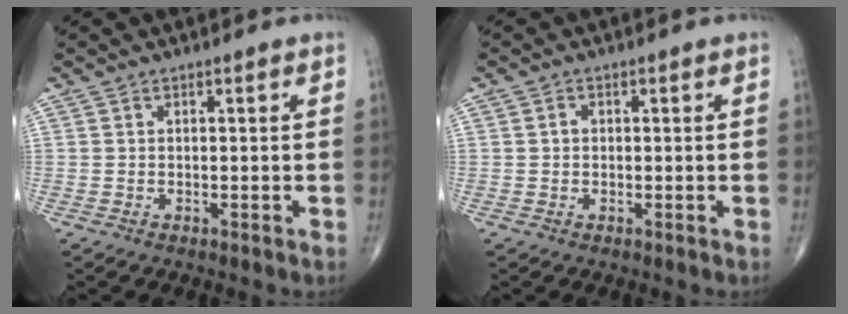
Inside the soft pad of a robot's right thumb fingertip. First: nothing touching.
{"total": 1.1, "force": [0.0, 0.9, 0.6], "torque": [-0.006, 0.002, -0.001]}